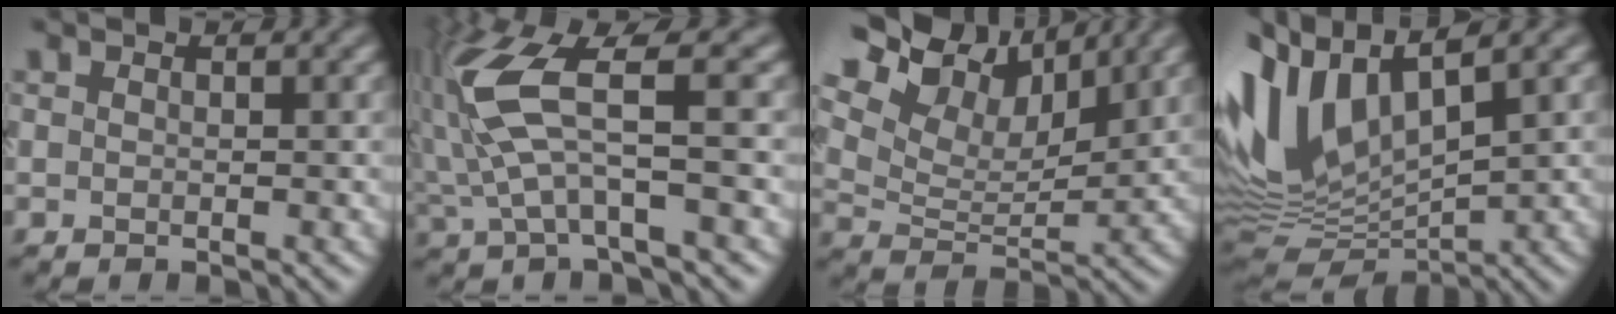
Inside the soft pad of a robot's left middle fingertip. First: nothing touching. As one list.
[{"total": 6.9, "force": [1.1, 2.1, 6.4], "torque": [-0.153, 0.011, 0.020]}, {"total": 12.1, "force": [7.7, 7.0, 6.1], "torque": [-0.126, 0.039, 0.130]}, {"total": 10.9, "force": [3.8, 5.7, 8.5], "torque": [-0.200, 0.014, 0.071]}]